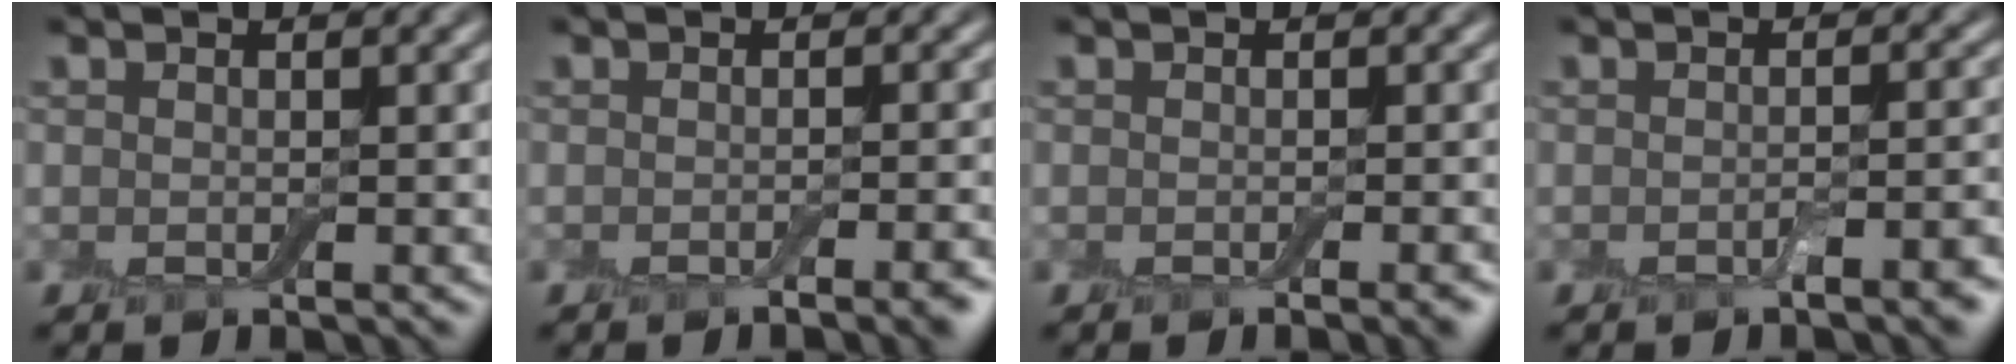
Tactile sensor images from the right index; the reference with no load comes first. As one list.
[{"total": 2.8, "force": [-1.6, 0.6, 2.2], "torque": [-0.022, 0.001, -0.024]}, {"total": 1.7, "force": [-0.9, 0.3, 1.5], "torque": [-0.011, 0.001, -0.012]}, {"total": 2.4, "force": [-1.3, 0.5, 2.0], "torque": [-0.028, 0.002, -0.021]}]